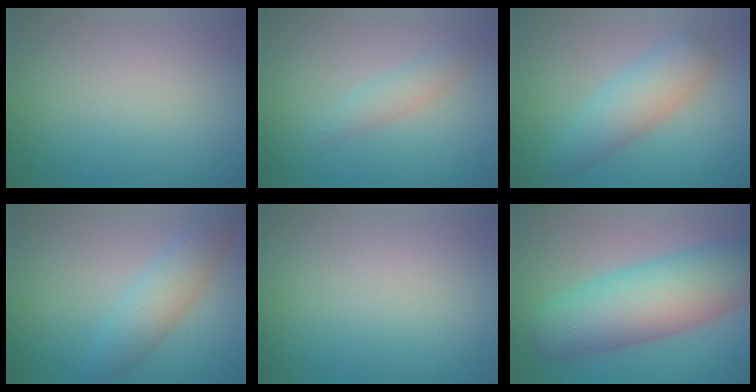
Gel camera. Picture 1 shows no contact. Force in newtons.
{"total": 1.6, "press": 1.6, "slide": 0.0}
{"total": 4.1, "press": 4.1, "slide": 0.0}
{"total": 3.4, "press": 3.4, "slide": 0.1}
{"total": 0.0}
{"total": 9.7, "press": 9.7, "slide": 0.2}